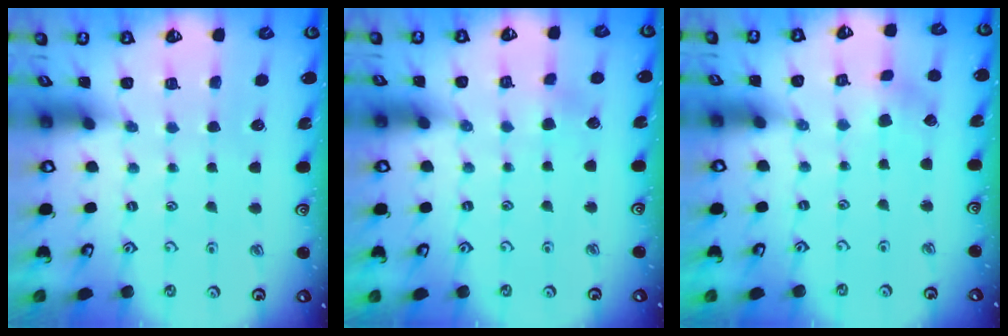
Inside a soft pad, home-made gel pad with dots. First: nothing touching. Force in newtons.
{"total": 1.9, "press": 1.9, "slide": 0.2}
{"total": 2.3, "press": 2.3, "slide": 0.4}